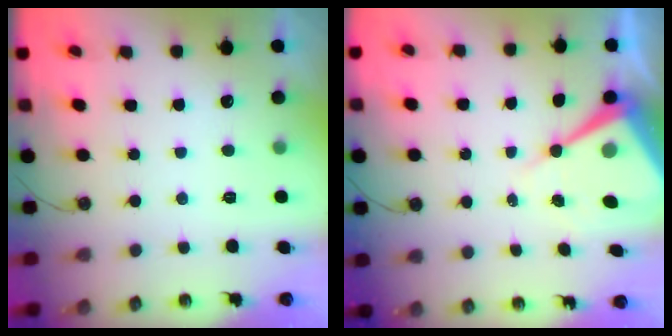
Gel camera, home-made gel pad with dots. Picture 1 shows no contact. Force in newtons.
{"total": 11.7, "press": 11.7, "slide": 0.9}